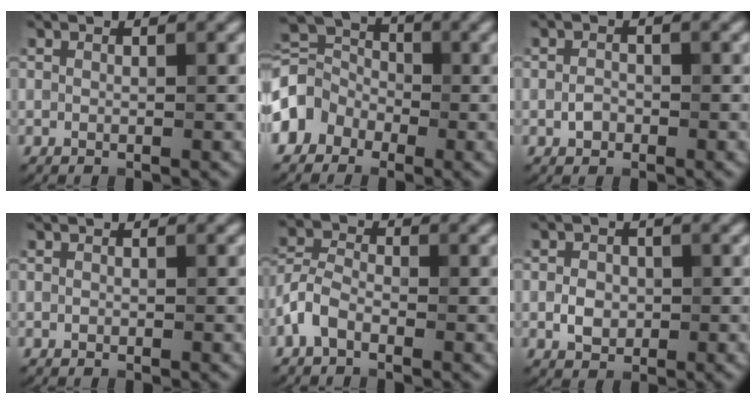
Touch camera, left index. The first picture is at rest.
{"total": 4.6, "force": [-2.0, 3.7, 1.9], "torque": [-0.032, 0.017, -0.058]}
{"total": 1.3, "force": [-0.5, 1.0, 0.7], "torque": [-0.012, 0.000, -0.012]}
{"total": 0.0}
{"total": 3.0, "force": [-1.7, 1.7, 1.8], "torque": [-0.036, 0.008, -0.047]}
{"total": 2.3, "force": [-0.4, 1.9, 1.3], "torque": [-0.020, -0.001, -0.011]}